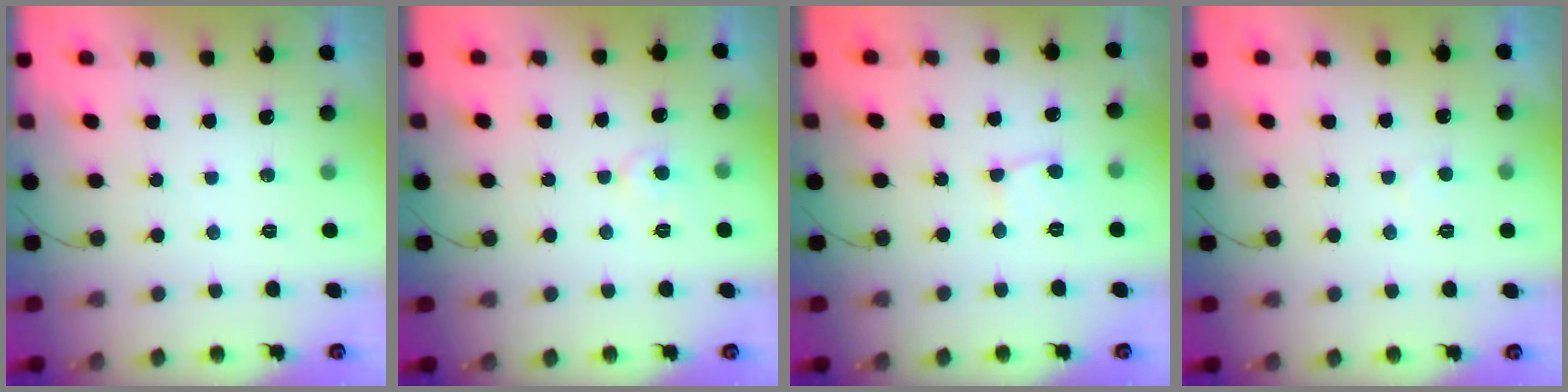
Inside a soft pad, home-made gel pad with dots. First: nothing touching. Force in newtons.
{"total": 4.1, "press": 4.1, "slide": 0.6}
{"total": 2.4, "press": 2.4, "slide": 0.1}
{"total": 2.3, "press": 2.3, "slide": 0.3}